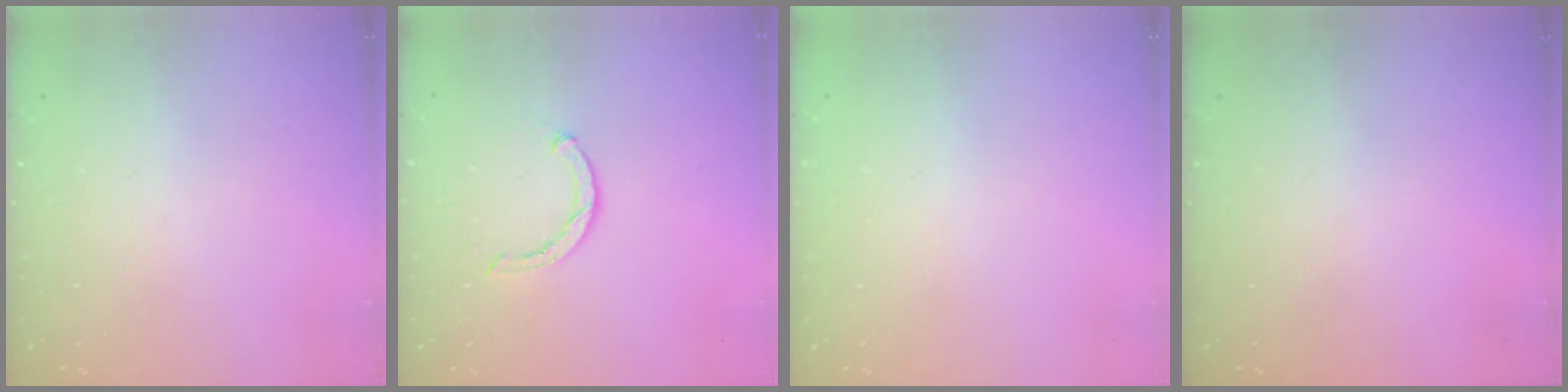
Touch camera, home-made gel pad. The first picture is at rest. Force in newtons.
{"total": 2.5, "press": 2.5, "slide": 0.4}
{"total": 2.6, "press": 2.6, "slide": 0.2}
{"total": 0.0}